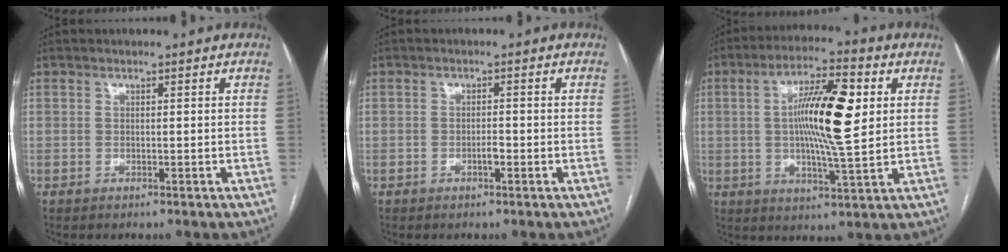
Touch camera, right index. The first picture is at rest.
{"total": 1.5, "force": [-0.7, 0.4, 1.3], "torque": [-0.023, 0.002, -0.011]}
{"total": 13.4, "force": [2.3, 2.2, 13.0], "torque": [-0.227, 0.012, 0.033]}